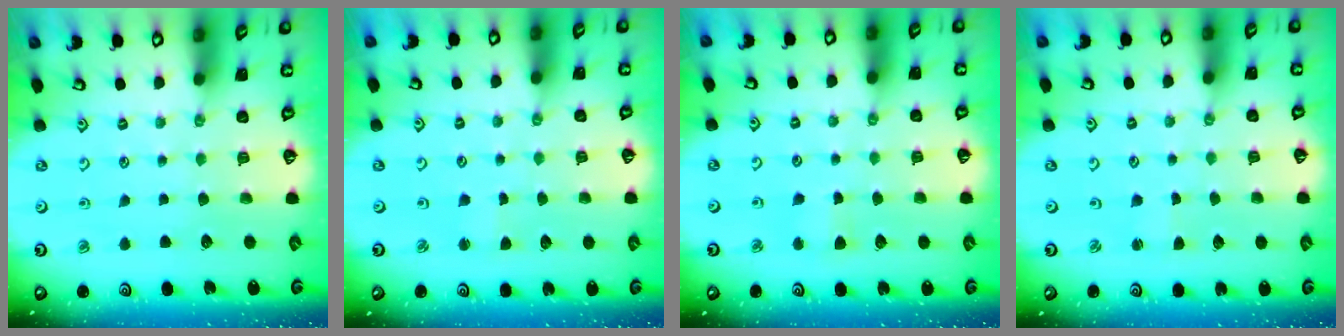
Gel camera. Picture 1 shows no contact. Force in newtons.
{"total": 1.3, "press": 1.3, "slide": 0.2}
{"total": 2.8, "press": 2.8, "slide": 0.5}
{"total": 0.9, "press": 0.9, "slide": 0.2}